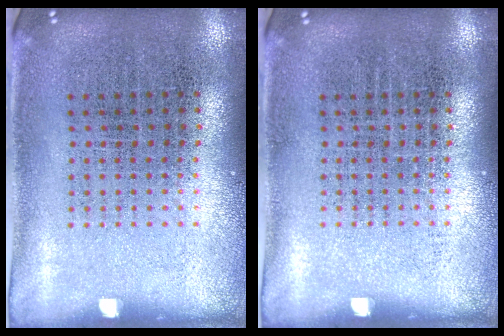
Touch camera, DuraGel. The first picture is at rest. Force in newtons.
{"total": 0.0}